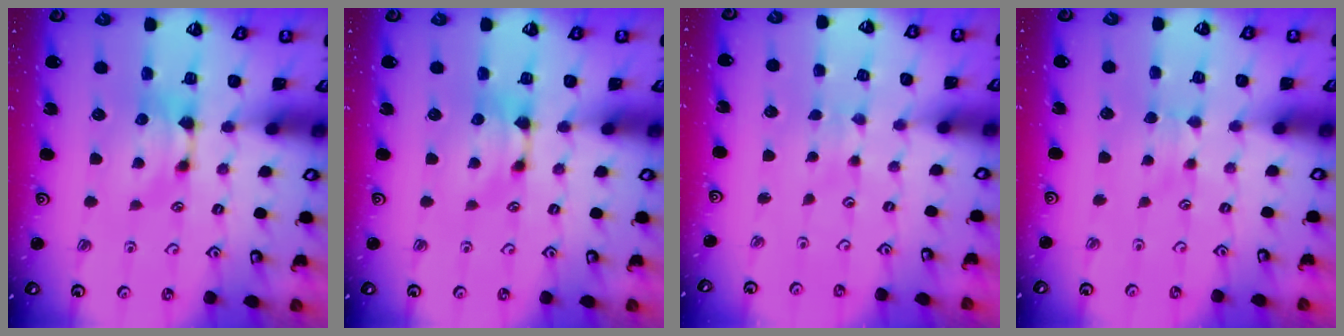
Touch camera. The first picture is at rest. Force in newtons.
{"total": 0.0}
{"total": 3.4, "press": 3.4, "slide": 0.1}
{"total": 1.5, "press": 1.5, "slide": 0.3}